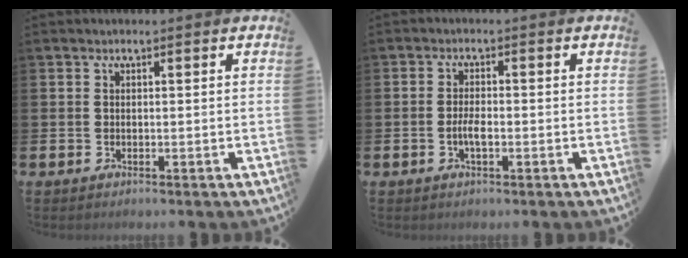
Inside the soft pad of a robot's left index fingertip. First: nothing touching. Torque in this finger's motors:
{"motor_torque": [0.69, 0.38, 0.10, 0.06]}